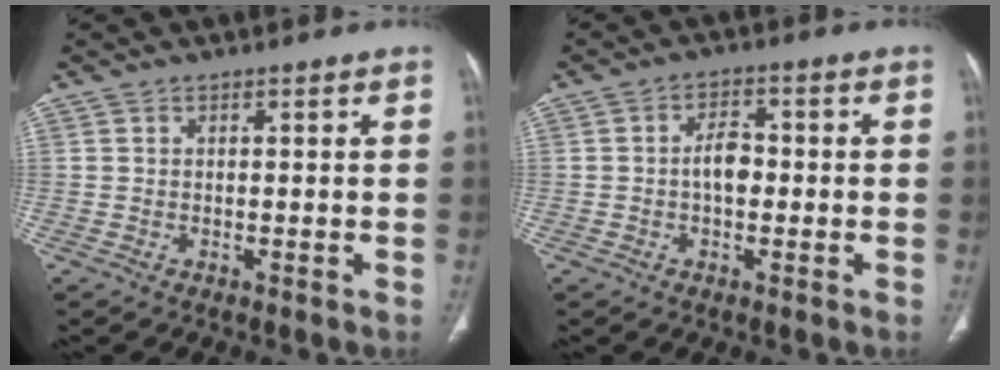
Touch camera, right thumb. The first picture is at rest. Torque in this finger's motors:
{"motor_torque": [0.84, 0.81, 0.66, -0.56, 0.02]}